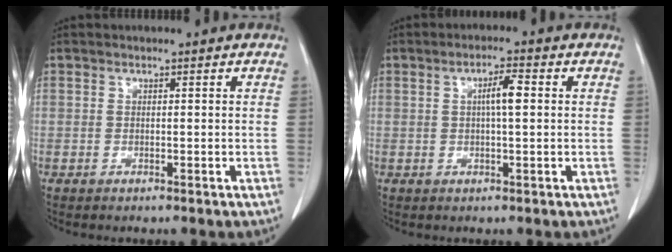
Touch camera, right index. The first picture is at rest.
{"total": 3.7, "force": [0.5, 0.4, 3.6], "torque": [-0.063, 0.006, 0.007]}